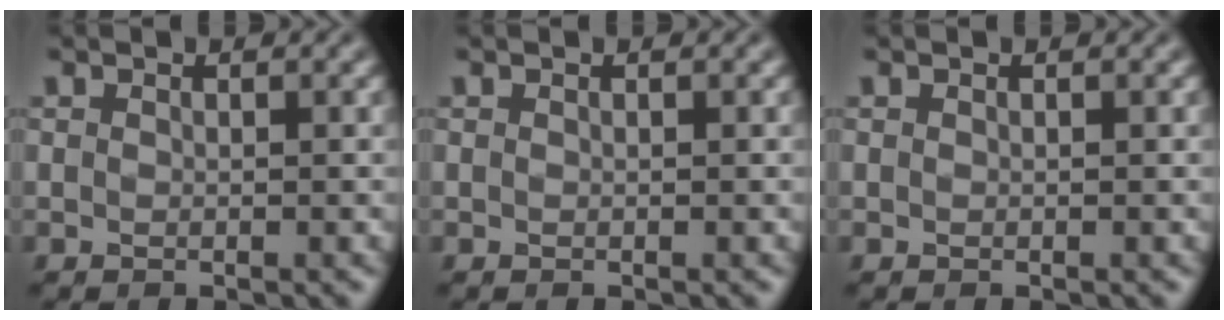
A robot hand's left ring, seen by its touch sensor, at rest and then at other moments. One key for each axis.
{"total": 0.0}
{"total": 0.0}